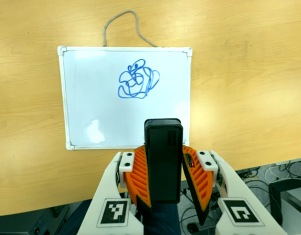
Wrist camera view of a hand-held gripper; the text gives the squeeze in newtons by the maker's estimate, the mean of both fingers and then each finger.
{"total": 5.5, "left": 5.3, "right": 5.6}